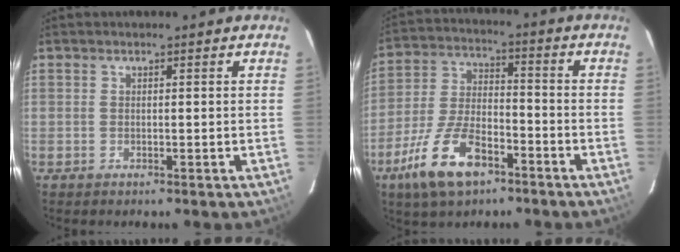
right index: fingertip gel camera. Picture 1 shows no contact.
{"total": 14.1, "force": [-8.3, 6.0, 9.7], "torque": [-0.211, -0.007, -0.154]}